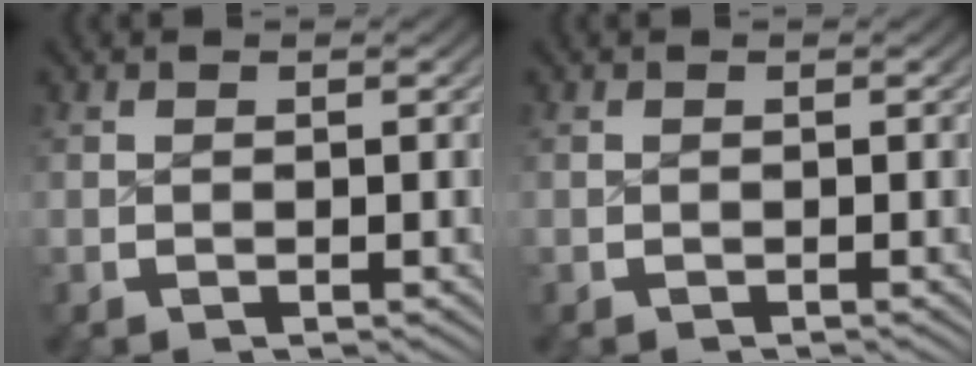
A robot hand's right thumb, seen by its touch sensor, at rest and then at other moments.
{"total": 0.0}